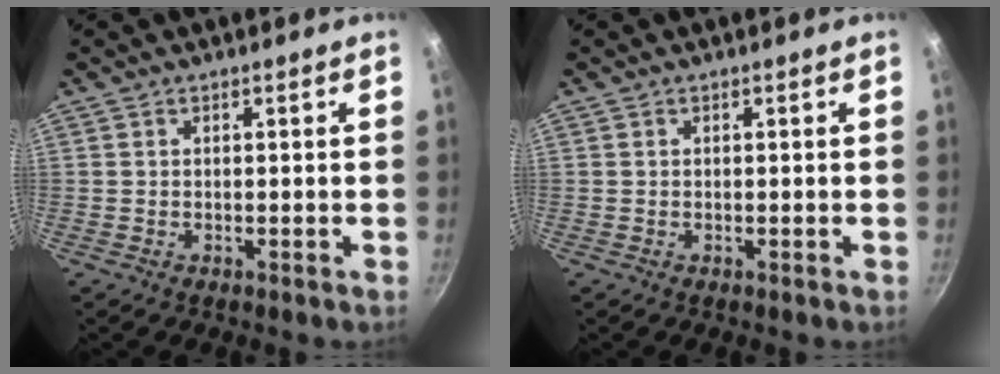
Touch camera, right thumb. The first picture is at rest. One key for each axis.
{"total": 0.0}